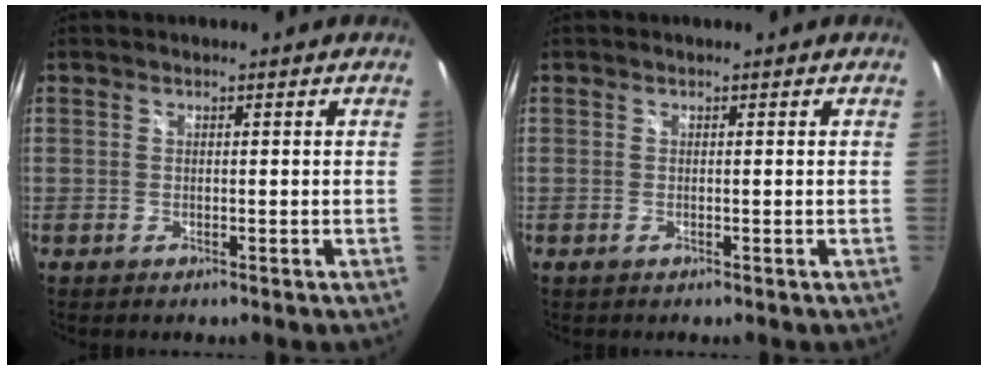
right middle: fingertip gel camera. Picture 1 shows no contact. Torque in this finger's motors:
{"motor_torque": [-0.02, 0.02, 0.00, -0.01]}